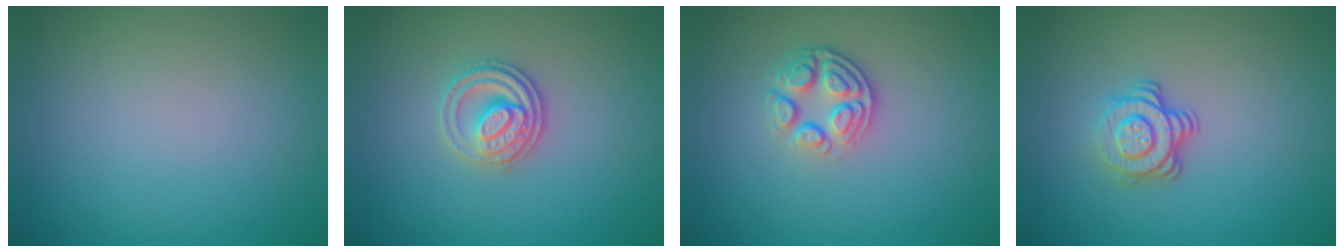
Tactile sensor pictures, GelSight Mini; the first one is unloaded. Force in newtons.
{"total": 2.8, "press": 2.6, "slide": 1.0}
{"total": 3.8, "press": 2.7, "slide": 2.7}
{"total": 3.4, "press": 2.5, "slide": 2.3}